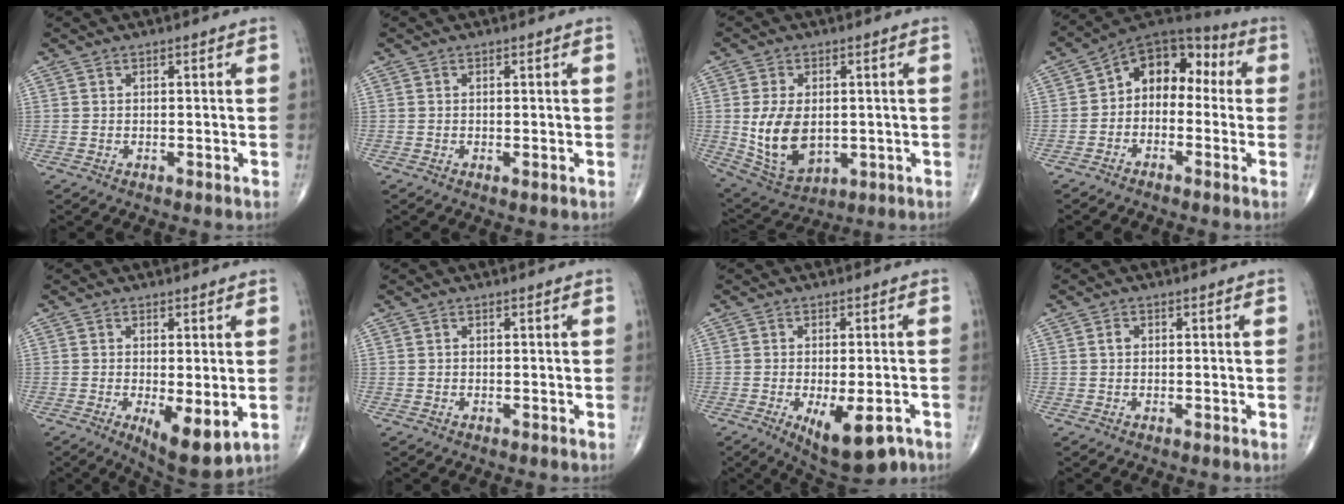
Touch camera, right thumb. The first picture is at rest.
{"total": 0.7, "force": [-0.1, 0.2, 0.6], "torque": [-0.015, -0.004, -0.004]}
{"total": 12.1, "force": [-0.3, 7.8, 9.3], "torque": [-0.160, -0.008, 0.016]}
{"total": 11.0, "force": [-0.1, 7.9, 7.7], "torque": [-0.074, 0.047, -0.024]}
{"total": 8.4, "force": [-1.8, 3.0, 7.6], "torque": [-0.114, -0.024, -0.022]}
{"total": 0.0}
{"total": 11.4, "force": [-5.1, 4.5, 9.1], "torque": [-0.127, -0.002, -0.066]}
{"total": 1.1, "force": [0.1, 0.8, 0.7], "torque": [-0.009, 0.003, 0.000]}